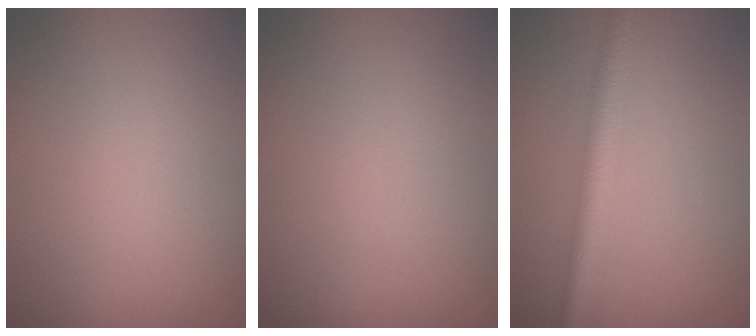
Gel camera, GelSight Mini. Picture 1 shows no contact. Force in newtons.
{"total": 0.0}
{"total": 3.2, "press": 3.2, "slide": 0.2}